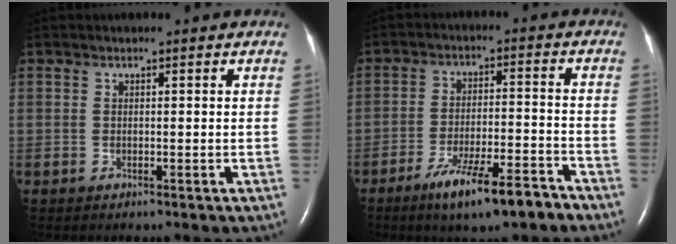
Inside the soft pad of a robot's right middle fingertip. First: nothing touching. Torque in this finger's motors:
{"motor_torque": [1.09, -0.93, 0.30, 0.14]}